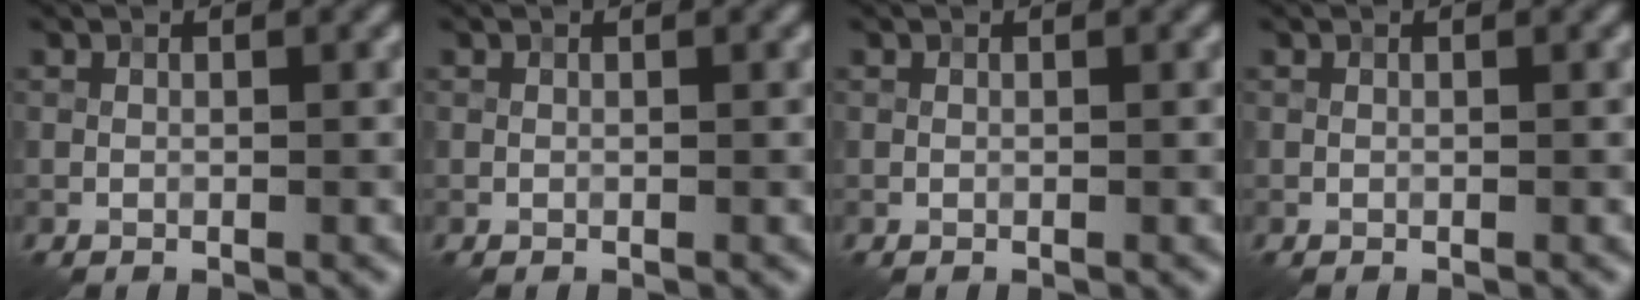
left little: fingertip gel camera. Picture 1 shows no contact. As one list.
[{"total": 0.0}, {"total": 0.0}, {"total": 0.0}]